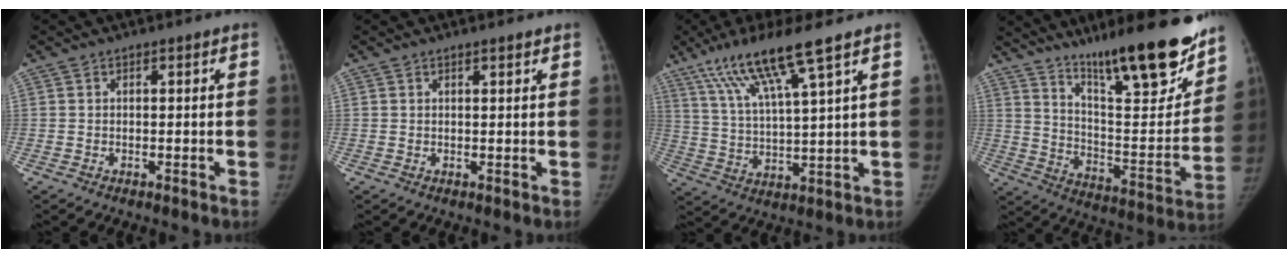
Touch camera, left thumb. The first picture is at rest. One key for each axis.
{"total": 1.1, "fx": 0.9, "fy": 0.2, "fz": 0.6, "tx": -0.008, "ty": -0.005, "tz": 0.015}
{"total": 13.2, "fx": 8.3, "fy": 0.6, "fz": 10.3, "tx": -0.200, "ty": -0.028, "tz": 0.162}
{"total": 26.1, "fx": 18.4, "fy": 5.4, "fz": 17.7, "tx": -0.232, "ty": -0.099, "tz": 0.294}